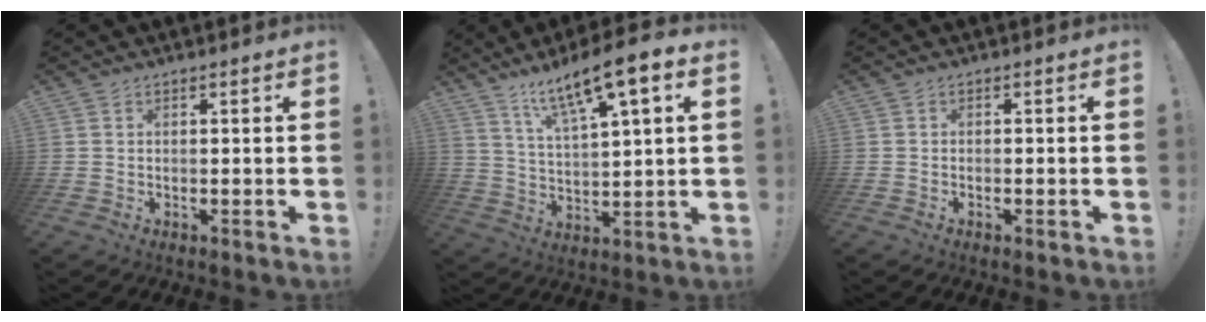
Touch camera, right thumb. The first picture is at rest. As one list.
[{"total": 12.3, "force": [8.1, 2.3, 9.0], "torque": [-0.149, -0.046, 0.130]}, {"total": 0.6, "force": [-0.4, 0.2, 0.3], "torque": [-0.005, 0.001, -0.008]}]